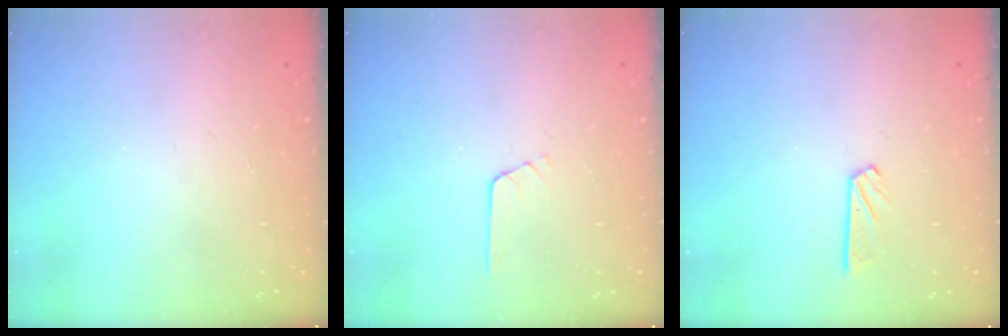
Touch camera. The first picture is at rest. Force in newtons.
{"total": 3.2, "press": 3.2, "slide": 0.3}
{"total": 4.0, "press": 3.9, "slide": 0.3}